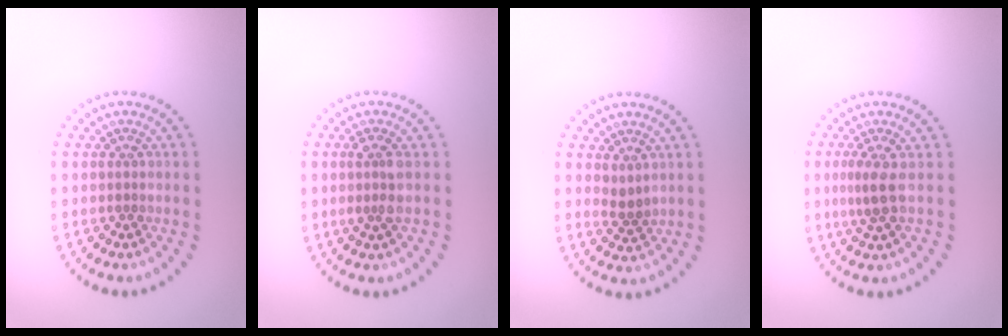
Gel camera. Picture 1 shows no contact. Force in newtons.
{"total": 1.8, "press": 1.6, "slide": 1.0}
{"total": 1.3, "press": 1.0, "slide": 0.9}
{"total": 2.2, "press": 1.6, "slide": 1.6}